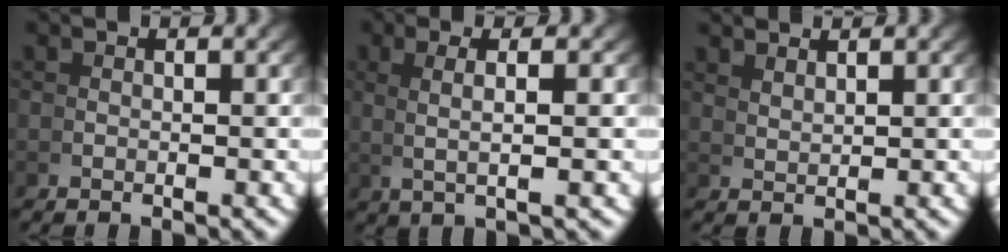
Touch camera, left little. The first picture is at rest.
{"total": 3.7, "force": [1.7, 0.0, 3.3], "torque": [-0.047, 0.020, 0.029]}
{"total": 2.4, "force": [2.2, -1.0, 0.2], "torque": [0.006, 0.001, 0.049]}